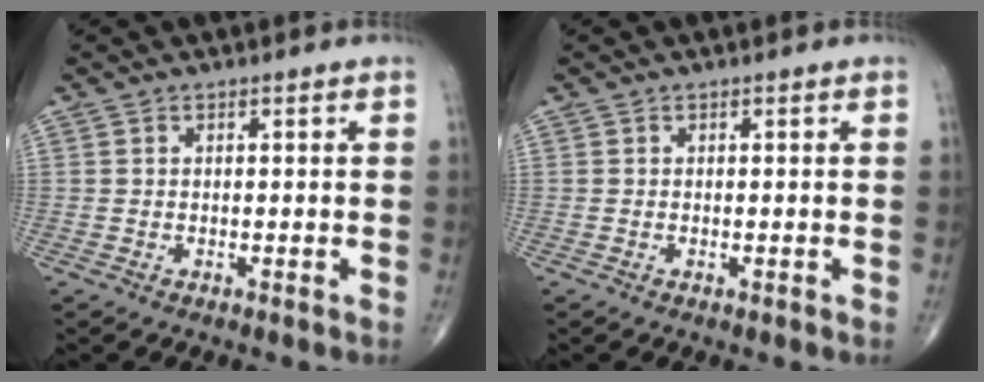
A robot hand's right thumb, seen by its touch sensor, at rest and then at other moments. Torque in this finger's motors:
{"motor_torque": [0.02, -0.29, 0.18, 0.09, -0.02]}